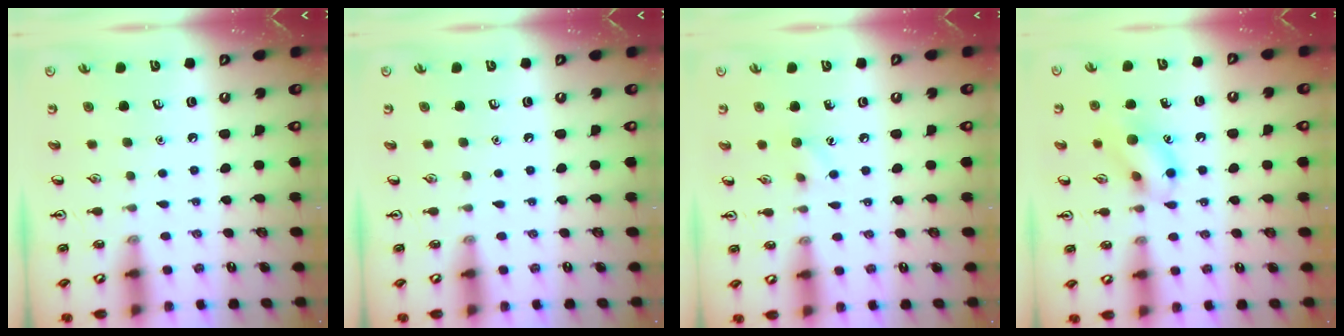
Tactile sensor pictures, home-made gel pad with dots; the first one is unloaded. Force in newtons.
{"total": 0.0}
{"total": 5.6, "press": 5.4, "slide": 1.6}
{"total": 11.3, "press": 11.2, "slide": 1.2}